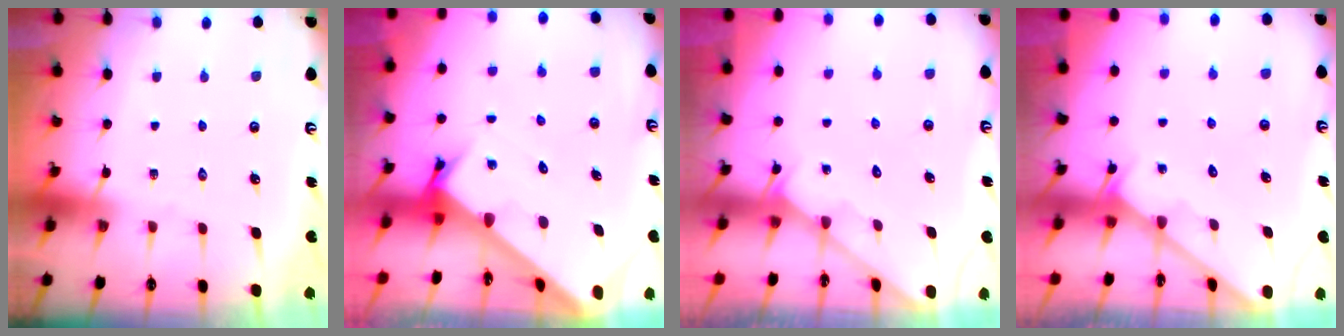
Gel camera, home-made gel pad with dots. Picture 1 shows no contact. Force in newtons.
{"total": 3.6, "press": 3.6, "slide": 0.3}
{"total": 1.6, "press": 1.6, "slide": 0.1}
{"total": 2.0, "press": 2.0, "slide": 0.1}